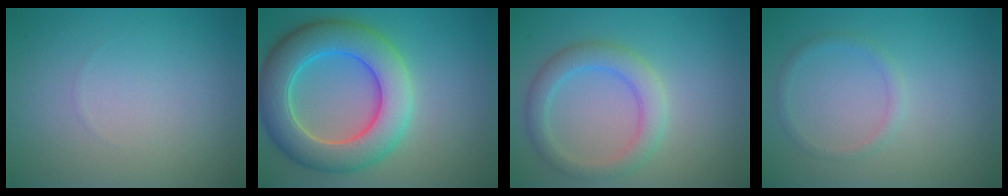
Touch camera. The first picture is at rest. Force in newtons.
{"total": 8.8, "press": 8.8, "slide": 0.7}
{"total": 3.4, "press": 3.4, "slide": 0.1}
{"total": 1.2, "press": 1.2, "slide": 0.2}